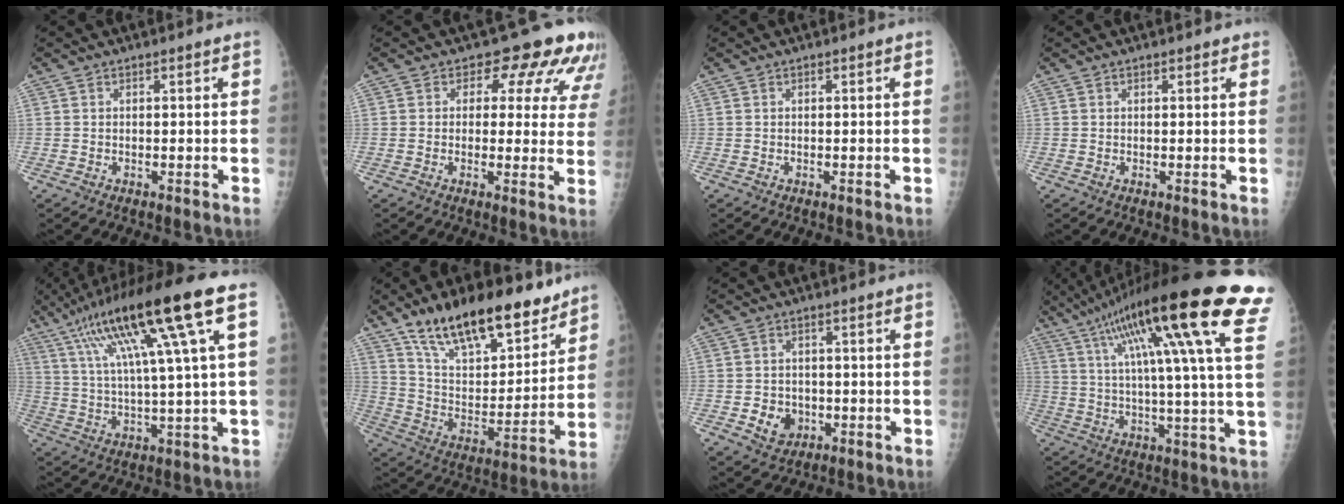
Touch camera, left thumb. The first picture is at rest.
{"total": 11.0, "force": [7.0, 6.3, 5.7], "torque": [-0.016, -0.024, 0.058]}
{"total": 0.0}
{"total": 0.7, "force": [0.5, 0.4, 0.2], "torque": [0.001, -0.003, 0.003]}
{"total": 20.3, "force": [8.4, 1.8, 18.3], "torque": [-0.324, 0.008, 0.139]}
{"total": 22.6, "force": [15.9, 9.2, 13.2], "torque": [-0.175, -0.061, 0.270]}
{"total": 5.2, "force": [-1.4, 4.5, 2.3], "torque": [-0.018, 0.006, -0.014]}
{"total": 30.0, "force": [15.1, 4.0, 25.6], "torque": [-0.354, 0.003, 0.220]}